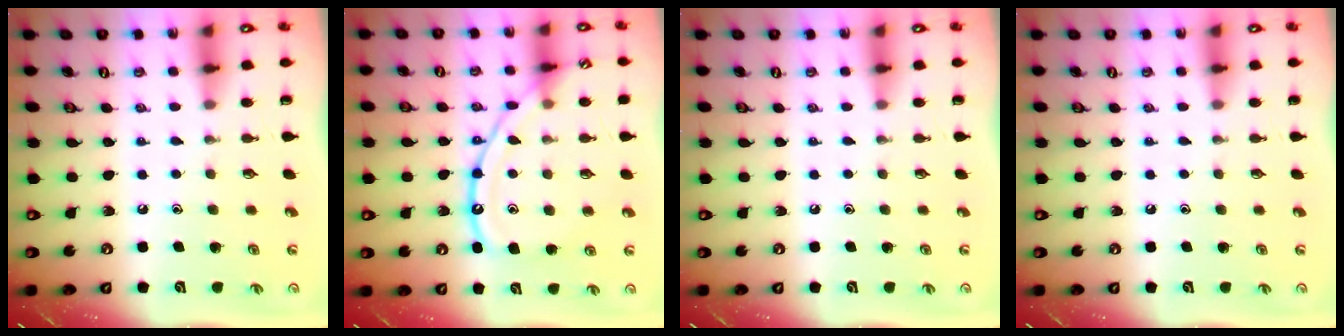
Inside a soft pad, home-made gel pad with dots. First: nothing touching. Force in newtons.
{"total": 14.7, "press": 14.7, "slide": 1.3}
{"total": 0.0}
{"total": 0.0}